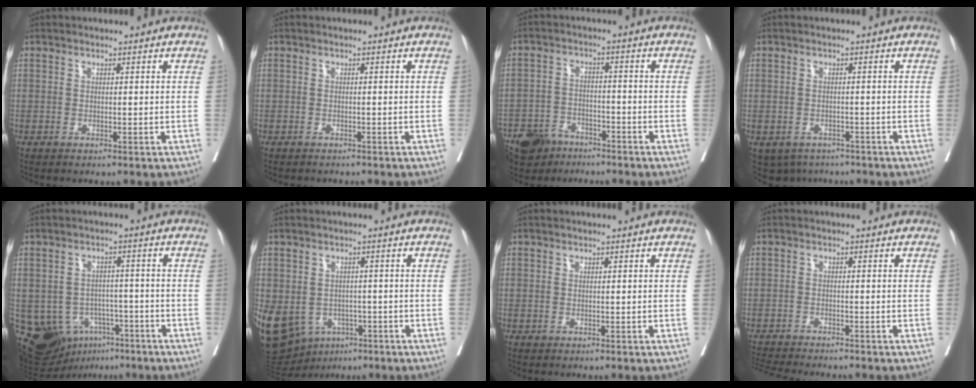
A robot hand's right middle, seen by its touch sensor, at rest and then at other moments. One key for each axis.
{"total": 2.0, "fx": -1.9, "fy": 0.6, "fz": 0.5, "tx": -0.009, "ty": -0.003, "tz": -0.025}
{"total": 8.3, "fx": -7.0, "fy": 3.9, "fz": 2.4, "tx": -0.047, "ty": -0.012, "tz": -0.124}
{"total": 5.4, "fx": -3.9, "fy": 3.6, "fz": 0.8, "tx": -0.007, "ty": 0.001, "tz": -0.052}
{"total": 11.4, "fx": -5.8, "fy": 8.7, "fz": 4.6, "tx": -0.078, "ty": 0.016, "tz": -0.079}
{"total": 22.0, "fx": -8.8, "fy": 17.5, "fz": 9.9, "tx": -0.317, "ty": -0.011, "tz": -0.117}
{"total": 0.0}
{"total": 8.0, "fx": -7.5, "fy": 0.3, "fz": 2.8, "tx": -0.038, "ty": -0.011, "tz": -0.119}